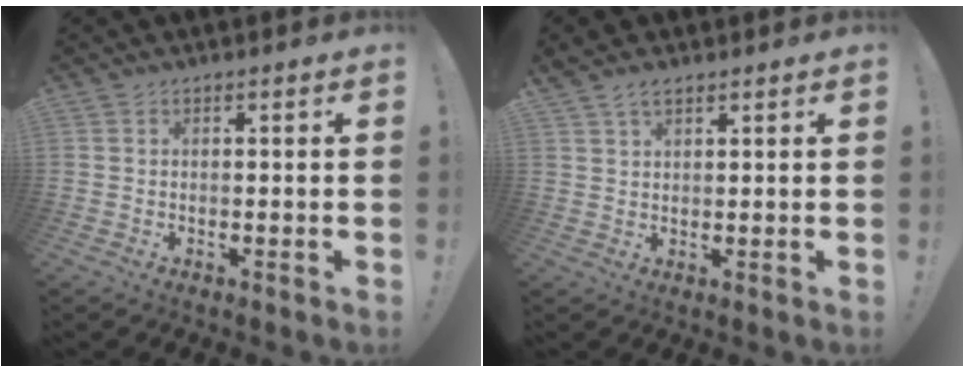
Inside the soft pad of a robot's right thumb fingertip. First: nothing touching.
{"total": 3.5, "force": [2.5, 1.6, 1.7], "torque": [-0.019, -0.014, 0.046]}